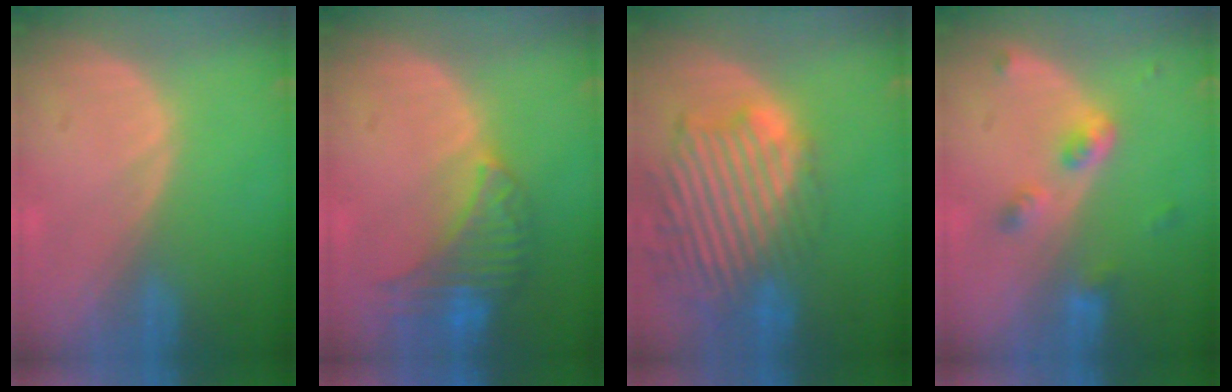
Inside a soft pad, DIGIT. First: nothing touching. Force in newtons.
{"total": 8.0, "press": 7.4, "slide": 3.0}
{"total": 13.9, "press": 11.7, "slide": 7.4}
{"total": 4.2, "press": 4.2, "slide": 0.5}